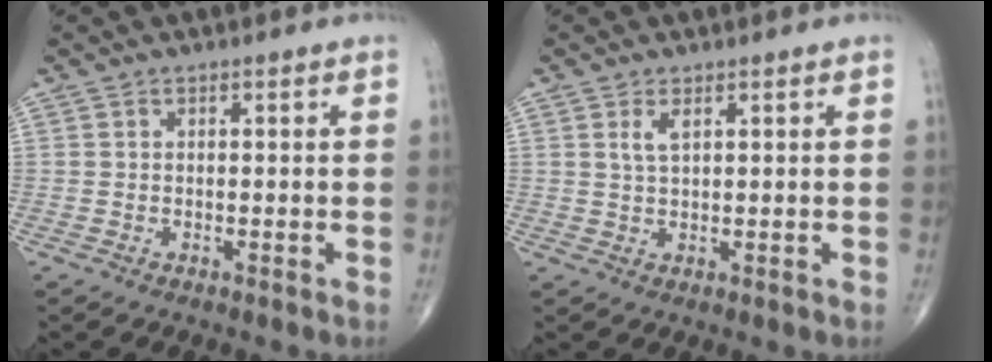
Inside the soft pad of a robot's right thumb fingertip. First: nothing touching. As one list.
[{"total": 2.3, "force": [1.1, 0.8, 1.9], "torque": [-0.038, -0.001, 0.025]}]